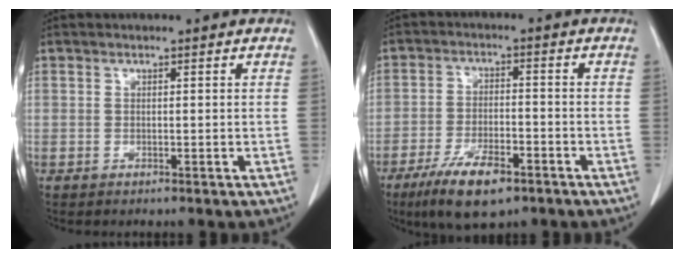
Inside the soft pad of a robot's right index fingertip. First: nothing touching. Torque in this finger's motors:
{"motor_torque": [0.69, -0.65, 0.32, 0.07]}